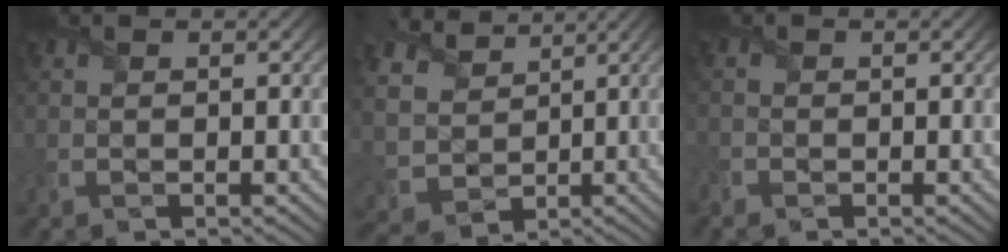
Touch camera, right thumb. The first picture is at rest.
{"total": 7.5, "force": [3.4, 5.9, 3.2], "torque": [-0.100, 0.005, 0.051]}
{"total": 1.3, "force": [-1.0, 0.9, 0.3], "torque": [-0.018, -0.004, -0.023]}